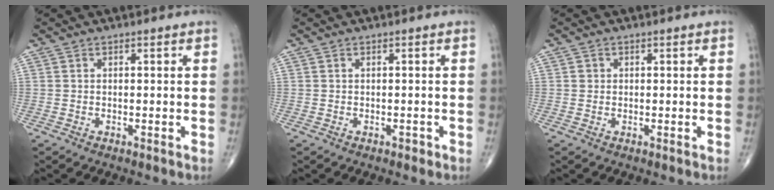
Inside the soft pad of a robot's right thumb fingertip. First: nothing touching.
{"total": 0.6, "force": [-0.3, 0.4, 0.3], "torque": [-0.002, 0.001, -0.005]}
{"total": 1.5, "force": [0.2, 1.4, 0.4], "torque": [-0.001, 0.002, 0.001]}